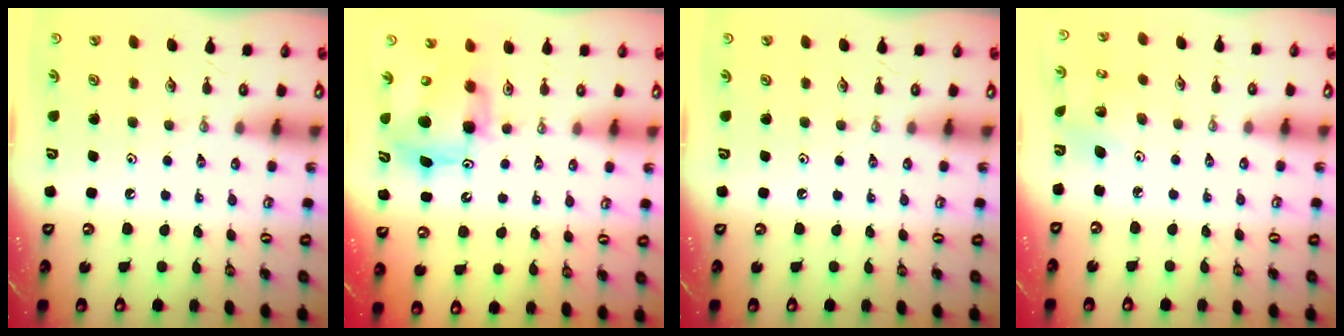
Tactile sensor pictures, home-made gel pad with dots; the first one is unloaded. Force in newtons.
{"total": 9.4, "press": 9.4, "slide": 0.5}
{"total": 0.0}
{"total": 3.9, "press": 3.9, "slide": 0.2}